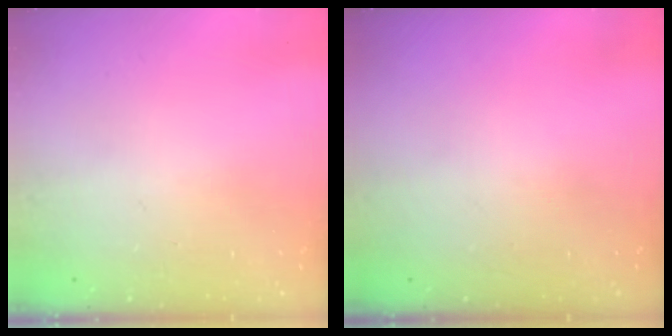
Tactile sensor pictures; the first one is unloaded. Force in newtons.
{"total": 0.0}